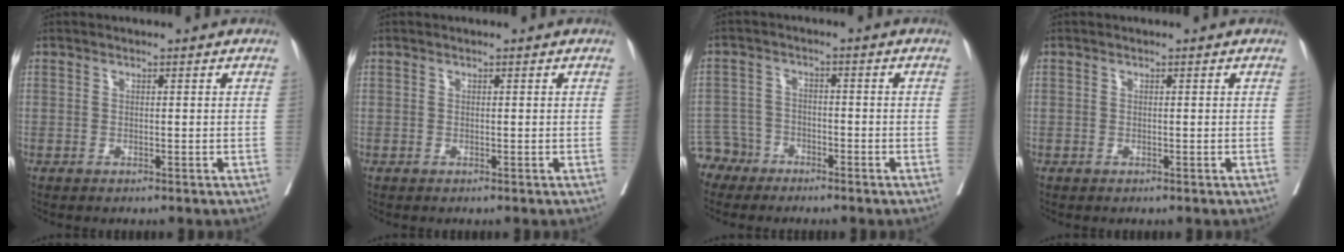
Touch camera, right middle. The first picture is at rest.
{"total": 0.0}
{"total": 4.7, "force": [-3.7, 2.8, -0.8], "torque": [0.018, 0.004, -0.075]}
{"total": 0.6, "force": [-0.1, 0.5, -0.1], "torque": [0.009, 0.006, -0.005]}